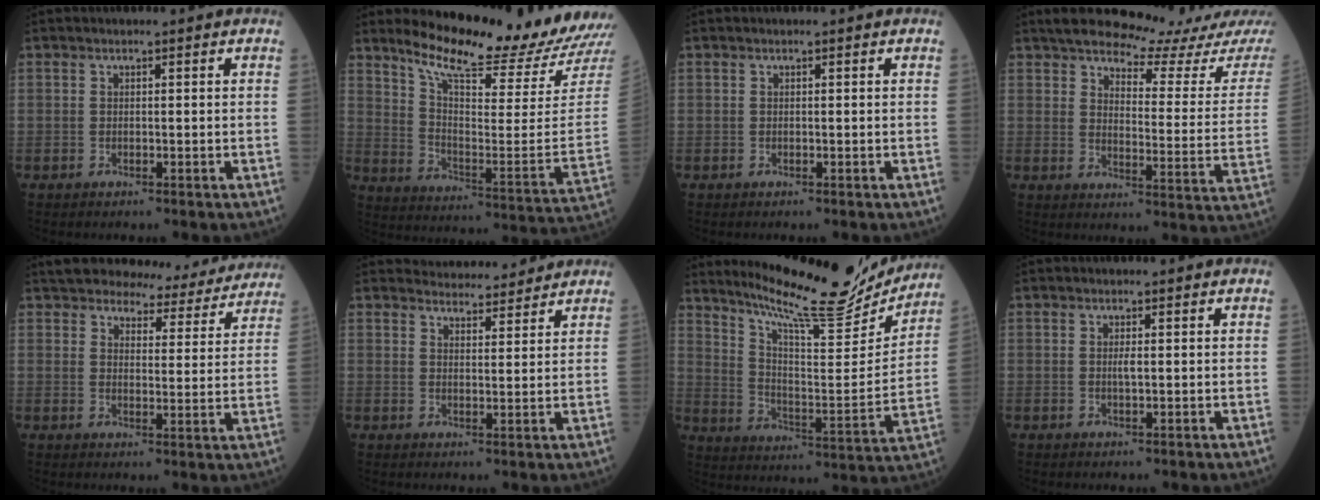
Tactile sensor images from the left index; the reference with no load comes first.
{"total": 18.4, "force": [17.2, -0.9, 6.5], "torque": [-0.120, -0.096, 0.250]}
{"total": 0.0}
{"total": 15.9, "force": [14.7, 0.7, 6.0], "torque": [-0.075, -0.064, 0.174]}
{"total": 14.2, "force": [13.3, 3.6, 3.6], "torque": [-0.027, -0.008, 0.151]}
{"total": 7.3, "force": [7.1, 1.4, 0.7], "torque": [-0.005, 0.008, 0.091]}
{"total": 19.8, "force": [18.1, 1.9, 7.6], "torque": [-0.133, -0.044, 0.265]}
{"total": 1.0, "force": [0.2, 0.1, 1.0], "torque": [-0.024, 0.000, 0.003]}